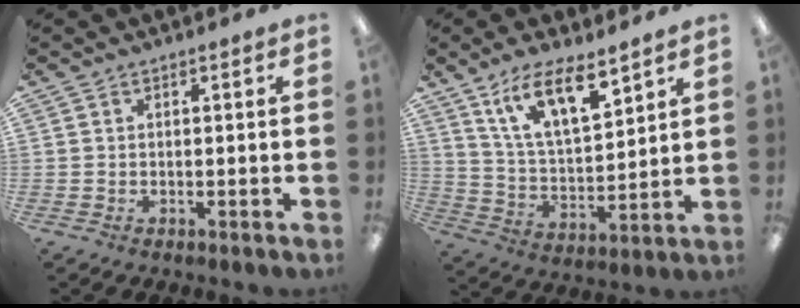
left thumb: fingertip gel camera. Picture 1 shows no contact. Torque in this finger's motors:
{"motor_torque": [0.48, -0.01, 1.29, -1.47, 0.07]}